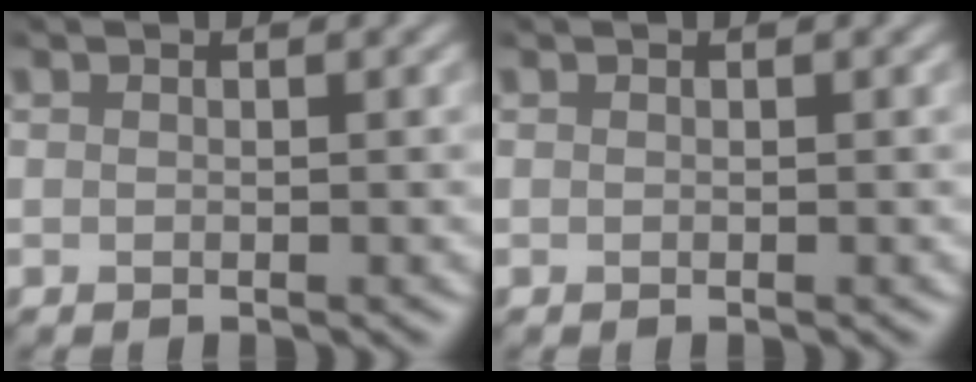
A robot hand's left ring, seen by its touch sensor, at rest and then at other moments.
{"total": 0.0}